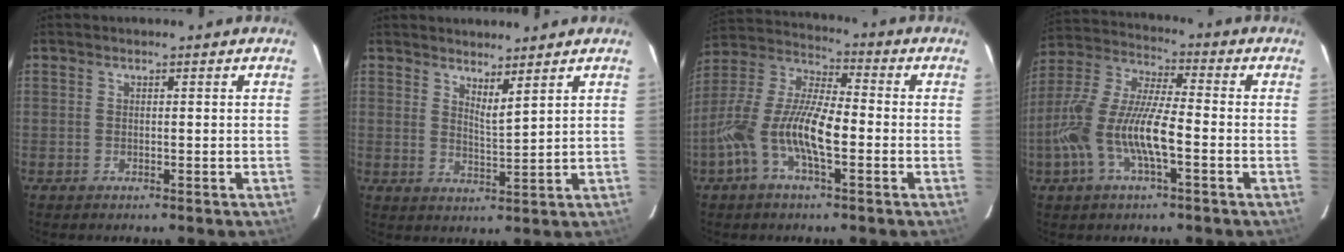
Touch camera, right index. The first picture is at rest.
{"total": 3.8, "force": [3.2, 0.0, 2.1], "torque": [-0.037, -0.010, 0.048]}
{"total": 13.6, "force": [-4.0, 4.1, 12.3], "torque": [-0.252, 0.002, -0.081]}
{"total": 14.4, "force": [-4.3, 3.7, 13.2], "torque": [-0.277, -0.002, -0.085]}